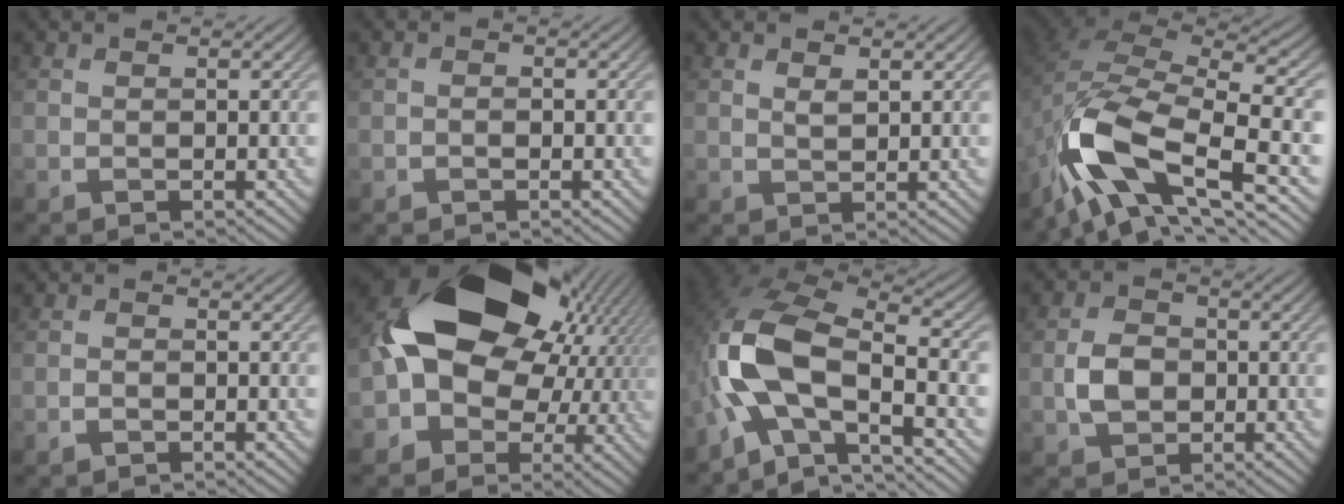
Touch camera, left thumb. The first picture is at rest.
{"total": 0.7, "force": [-0.4, 0.5, 0.3], "torque": [-0.006, 0.000, -0.008]}
{"total": 1.3, "force": [0.8, 0.6, 0.9], "torque": [-0.022, -0.003, 0.018]}
{"total": 14.1, "force": [-6.6, 5.8, 11.0], "torque": [-0.225, -0.009, -0.130]}
{"total": 1.0, "force": [-0.7, 0.4, 0.5], "torque": [-0.011, 0.001, -0.015]}
{"total": 17.8, "force": [2.3, 13.5, 11.4], "torque": [-0.194, -0.003, 0.041]}
{"total": 14.0, "force": [-3.7, 7.1, 11.6], "torque": [-0.255, -0.013, -0.077]}
{"total": 4.0, "force": [-0.7, 3.1, 2.4], "torque": [-0.056, 0.001, -0.018]}